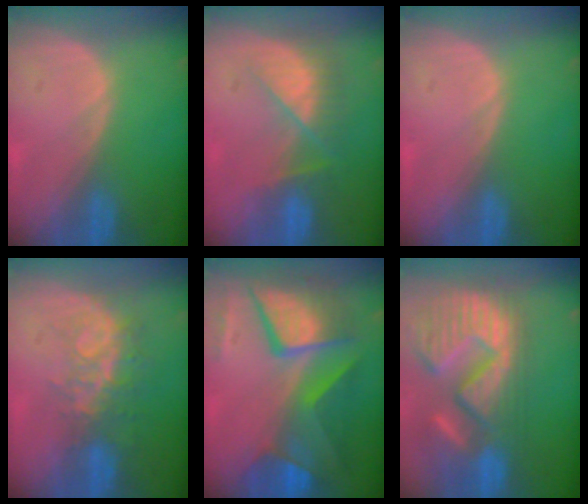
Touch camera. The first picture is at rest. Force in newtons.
{"total": 7.7, "press": 6.9, "slide": 3.5}
{"total": 0.0}
{"total": 8.5, "press": 7.0, "slide": 4.8}
{"total": 11.8, "press": 11.7, "slide": 1.2}
{"total": 15.4, "press": 12.7, "slide": 8.6}